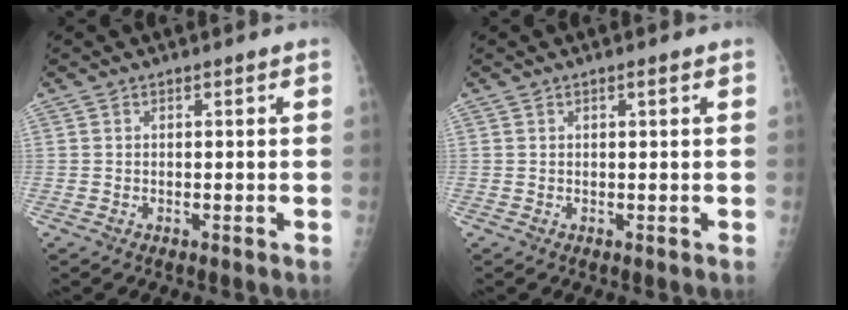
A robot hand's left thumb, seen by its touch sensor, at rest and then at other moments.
{"total": 0.9, "force": [0.4, 0.2, 0.8], "torque": [-0.014, 0.001, 0.006]}